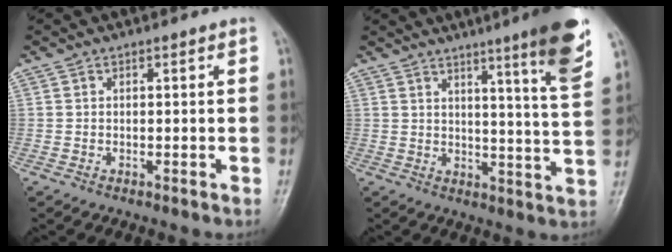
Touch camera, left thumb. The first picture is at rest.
{"total": 13.2, "force": [7.8, 0.5, 10.6], "torque": [-0.141, -0.045, 0.103]}